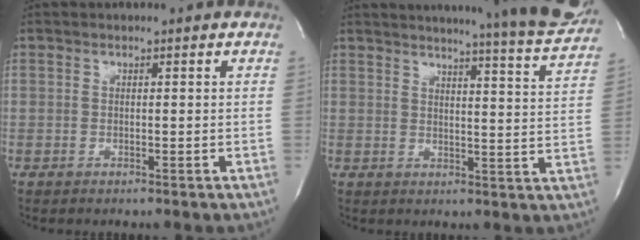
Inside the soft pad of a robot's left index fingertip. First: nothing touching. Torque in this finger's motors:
{"motor_torque": [0.02, -0.02, 0.27, 0.04]}